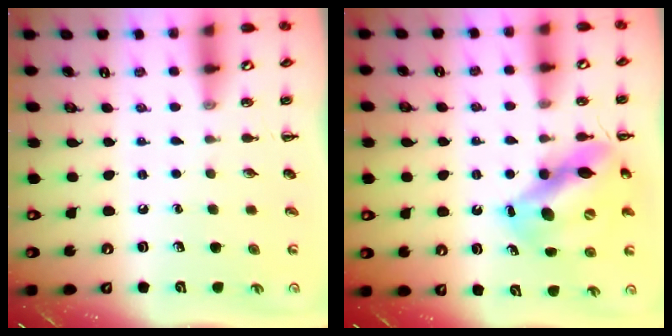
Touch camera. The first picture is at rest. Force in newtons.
{"total": 13.0, "press": 12.4, "slide": 4.0}